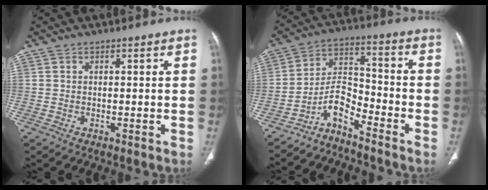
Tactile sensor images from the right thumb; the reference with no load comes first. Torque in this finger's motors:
{"motor_torque": [-0.16, 0.36, 0.16, -0.11, 0.01]}